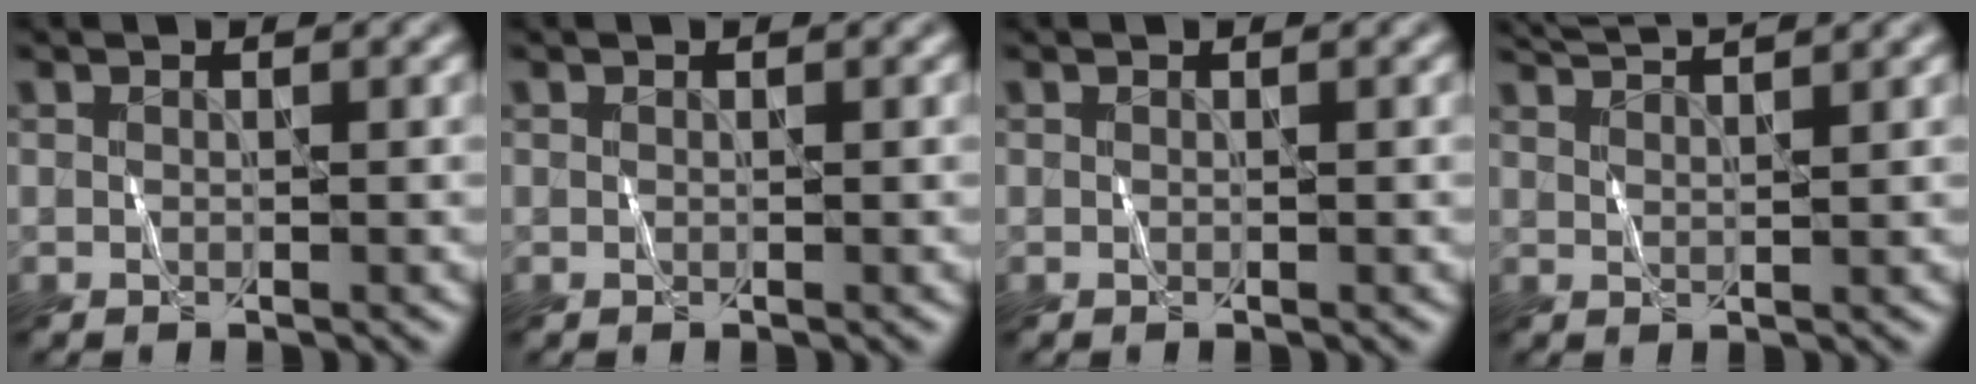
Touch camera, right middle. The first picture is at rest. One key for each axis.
{"total": 0.0}
{"total": 0.0}
{"total": 4.4, "fx": 3.9, "fy": 0.7, "fz": 2.0, "tx": -0.015, "ty": 0.016, "tz": 0.040}